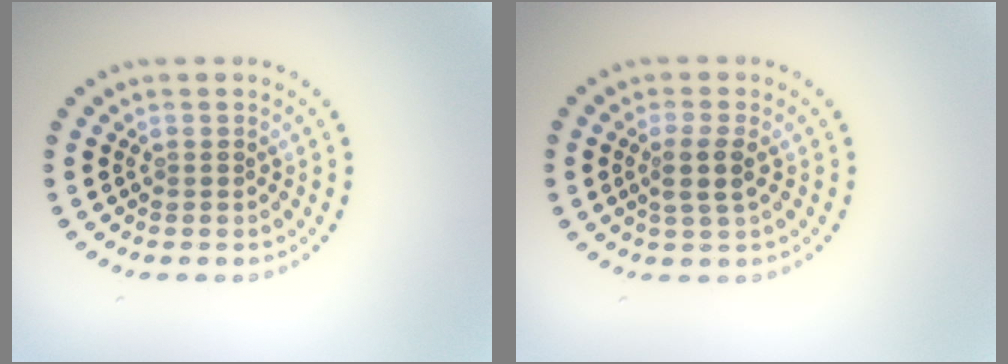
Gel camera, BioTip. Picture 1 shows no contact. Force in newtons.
{"total": 2.2, "press": 1.9, "slide": 1.1}